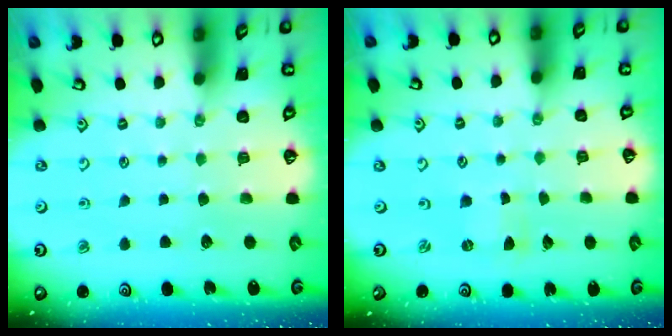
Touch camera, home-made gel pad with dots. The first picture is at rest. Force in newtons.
{"total": 0.0}